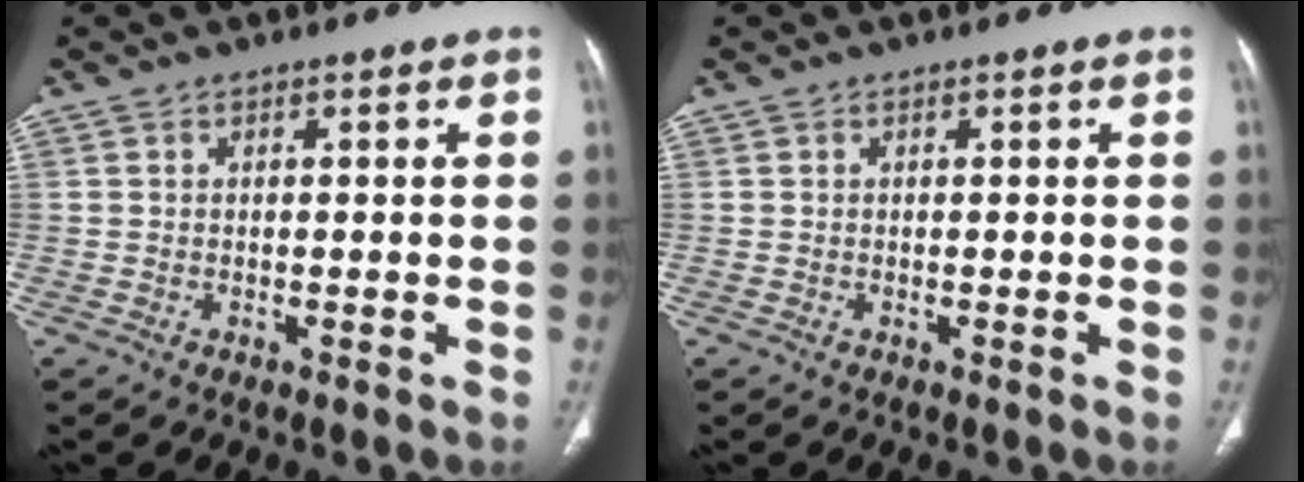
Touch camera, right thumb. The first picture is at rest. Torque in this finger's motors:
{"motor_torque": [0.03, 0.03, 0.00, 0.00, 0.00]}